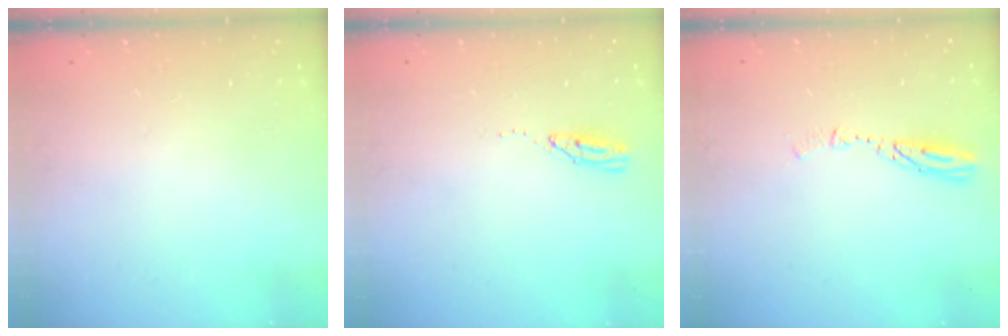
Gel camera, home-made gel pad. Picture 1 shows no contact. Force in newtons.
{"total": 3.5, "press": 3.5, "slide": 0.3}
{"total": 3.9, "press": 3.9, "slide": 0.3}